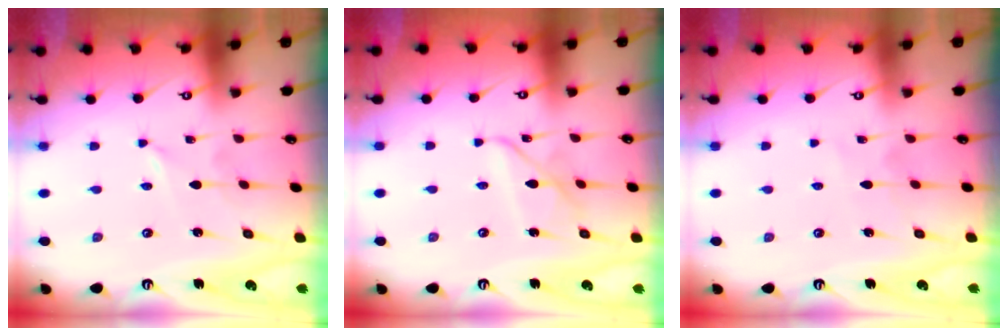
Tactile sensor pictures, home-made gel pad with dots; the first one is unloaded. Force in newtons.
{"total": 6.7, "press": 6.7, "slide": 0.4}
{"total": 3.9, "press": 3.9, "slide": 0.4}